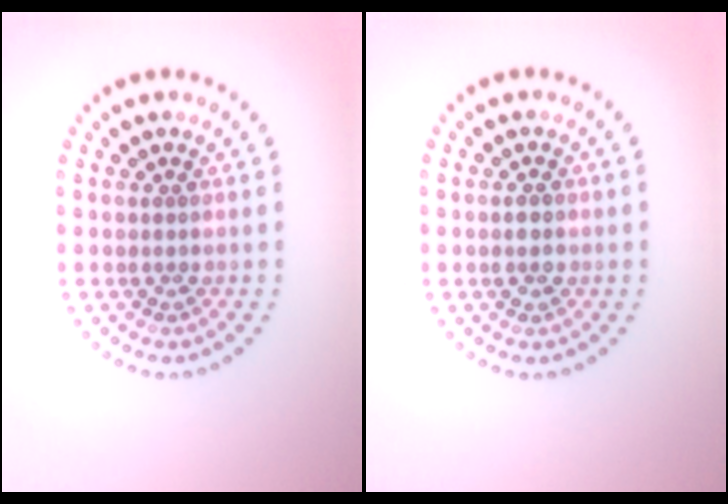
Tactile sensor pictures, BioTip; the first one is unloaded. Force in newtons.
{"total": 1.8, "press": 1.8, "slide": 0.1}